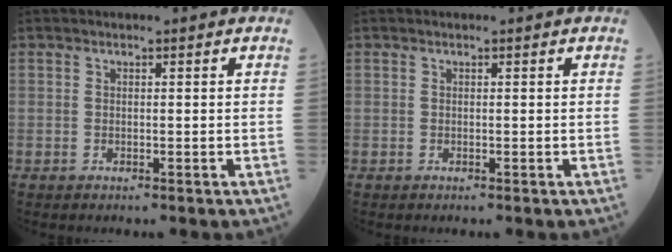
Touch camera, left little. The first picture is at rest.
{"total": 0.0}